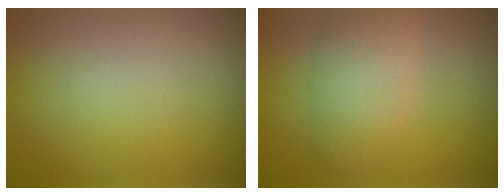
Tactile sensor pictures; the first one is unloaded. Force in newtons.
{"total": 4.3, "press": 4.3, "slide": 0.1}